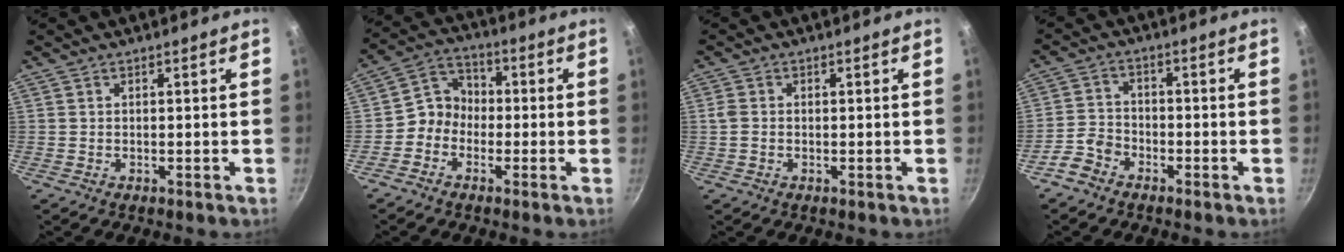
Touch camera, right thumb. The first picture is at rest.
{"total": 6.3, "force": [-1.6, 5.6, 2.5], "torque": [-0.011, 0.032, -0.051]}
{"total": 2.2, "force": [-0.2, 1.7, 1.3], "torque": [-0.032, 0.004, -0.008]}
{"total": 4.8, "force": [-3.3, 3.1, 1.6], "torque": [-0.025, 0.034, -0.069]}